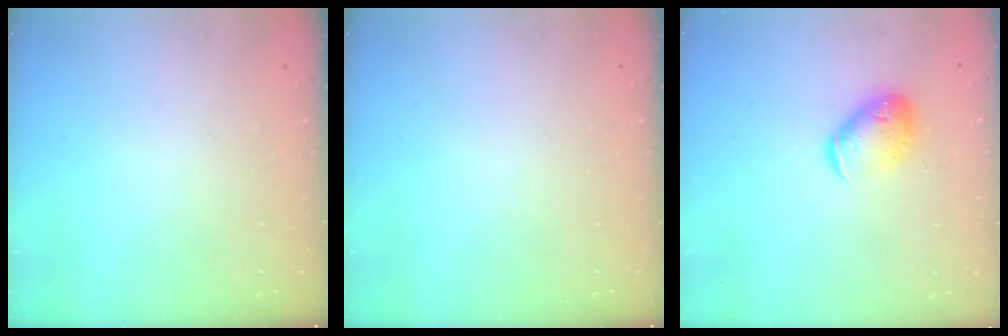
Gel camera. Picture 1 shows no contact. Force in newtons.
{"total": 0.0}
{"total": 10.9, "press": 10.7, "slide": 1.7}